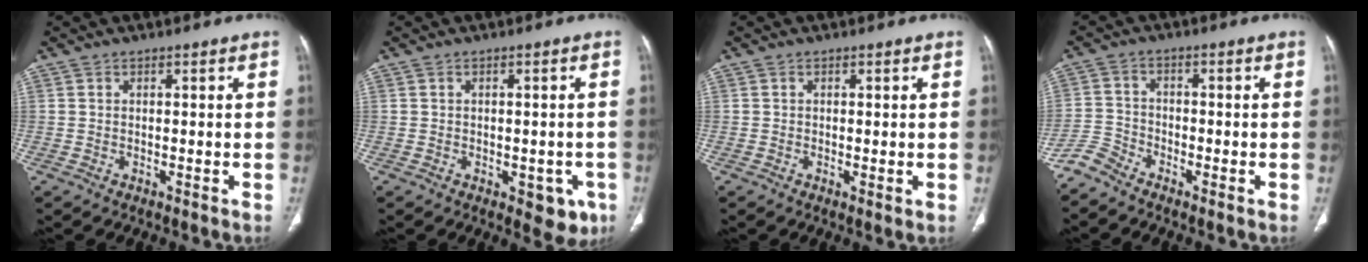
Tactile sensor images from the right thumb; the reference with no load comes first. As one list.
[{"total": 5.9, "force": [-2.4, 3.4, 4.2], "torque": [-0.018, 0.001, -0.023]}, {"total": 0.8, "force": [0.0, 0.1, 0.8], "torque": [-0.017, -0.006, -0.003]}, {"total": 3.7, "force": [-3.6, 0.7, 0.1], "torque": [-0.004, 0.001, -0.085]}]